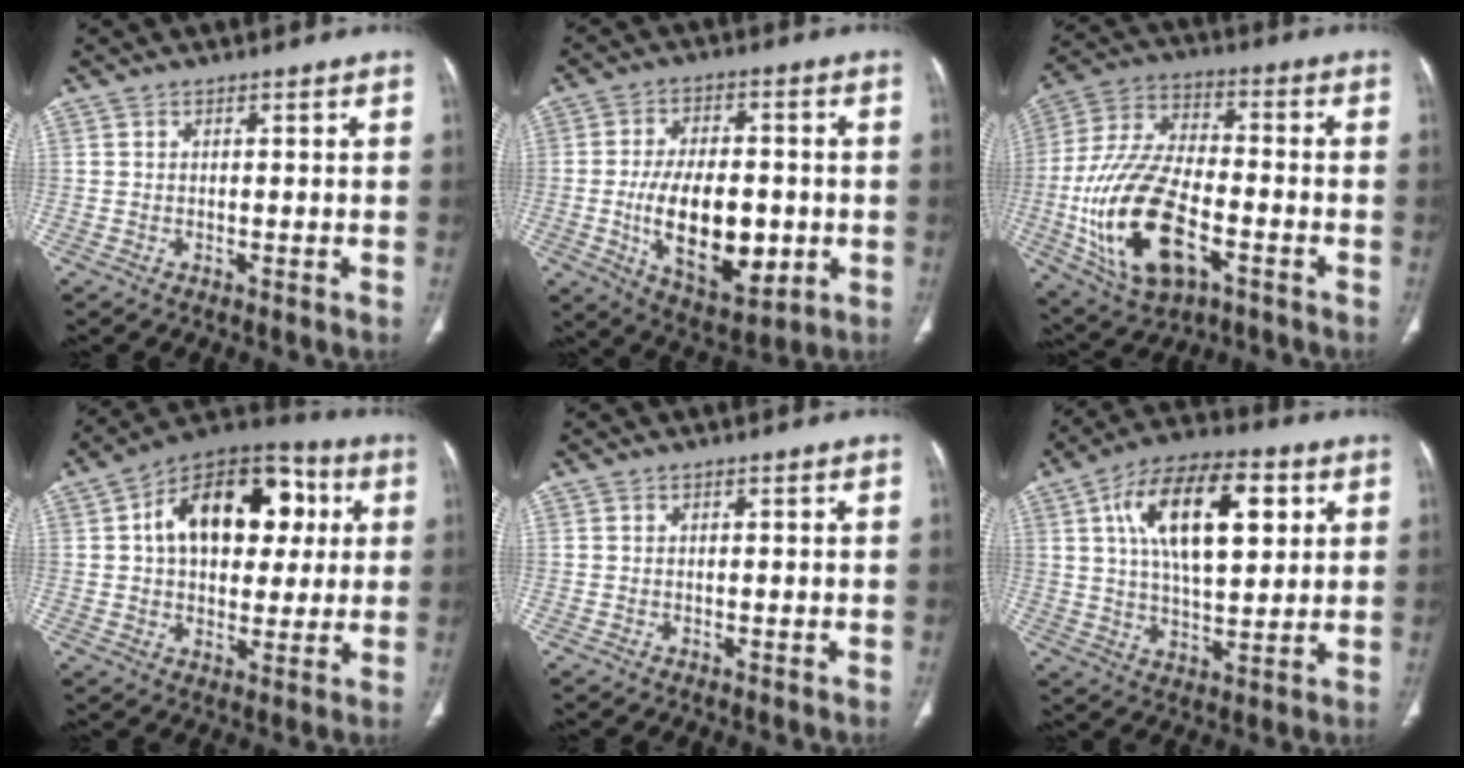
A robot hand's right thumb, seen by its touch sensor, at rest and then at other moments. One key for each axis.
{"total": 16.9, "fx": -2.8, "fy": 9.0, "fz": 14.1, "tx": -0.209, "ty": 0.001, "tz": -0.029}
{"total": 20.9, "fx": -6.6, "fy": 10.6, "fz": 16.7, "tx": -0.335, "ty": 0.023, "tz": -0.109}
{"total": 20.5, "fx": 4.4, "fy": 13.1, "fz": 15.1, "tx": -0.189, "ty": 0.023, "tz": 0.061}
{"total": 0.0}
{"total": 19.2, "fx": 6.1, "fy": 9.0, "fz": 15.9, "tx": -0.242, "ty": -0.003, "tz": 0.101}